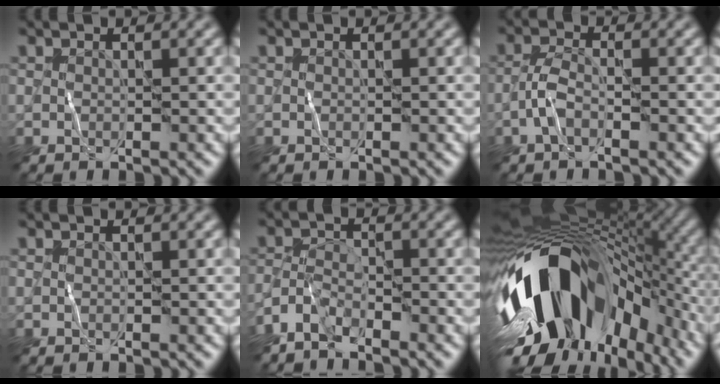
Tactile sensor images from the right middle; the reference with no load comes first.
{"total": 0.0}
{"total": 1.9, "force": [-1.1, 0.6, 1.5], "torque": [-0.032, 0.006, -0.031]}
{"total": 0.0}
{"total": 2.8, "force": [-2.5, 0.8, 0.8], "torque": [-0.019, 0.002, -0.061]}
{"total": 16.3, "force": [-4.3, 9.9, 12.3], "torque": [-0.208, -0.009, -0.074]}